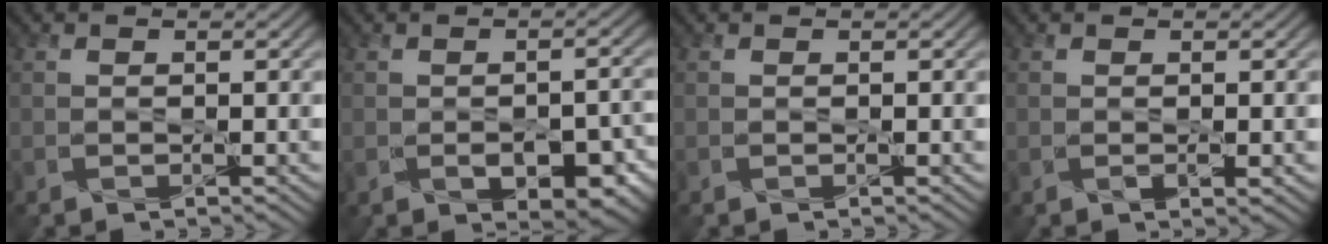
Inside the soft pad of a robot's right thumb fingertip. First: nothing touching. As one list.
[{"total": 5.9, "force": [-2.0, 3.3, 4.5], "torque": [-0.066, -0.018, -0.020]}, {"total": 0.0}, {"total": 1.0, "force": [-0.2, 0.3, 1.0], "torque": [-0.018, -0.007, 0.000]}]